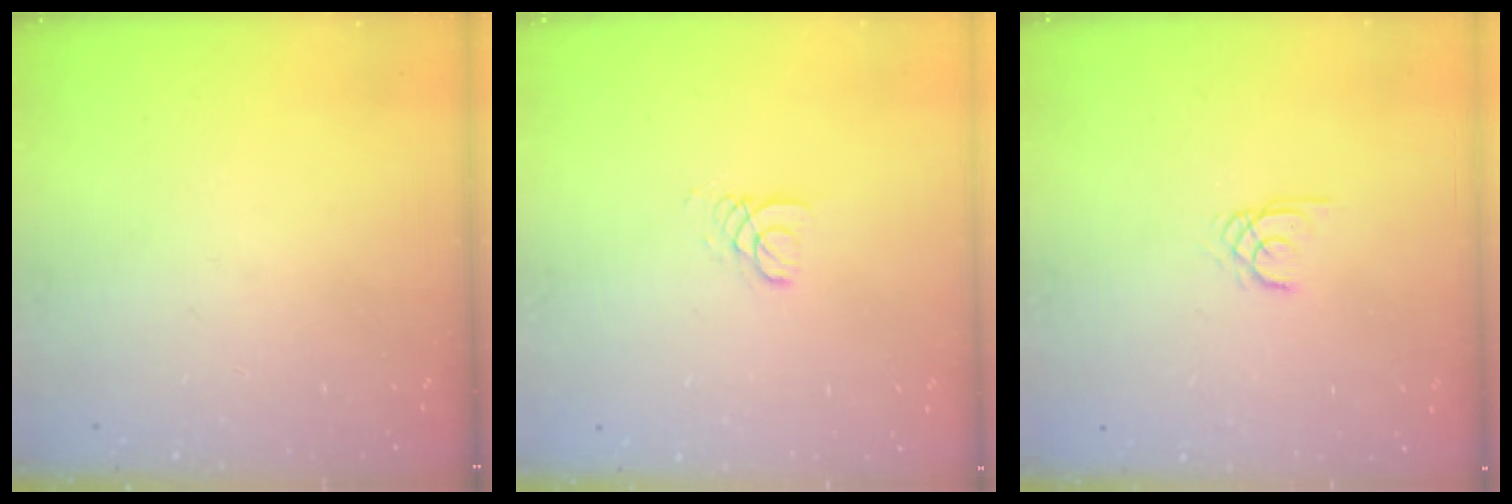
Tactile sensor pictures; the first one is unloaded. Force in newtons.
{"total": 2.6, "press": 2.6, "slide": 0.2}
{"total": 1.6, "press": 1.6, "slide": 0.2}